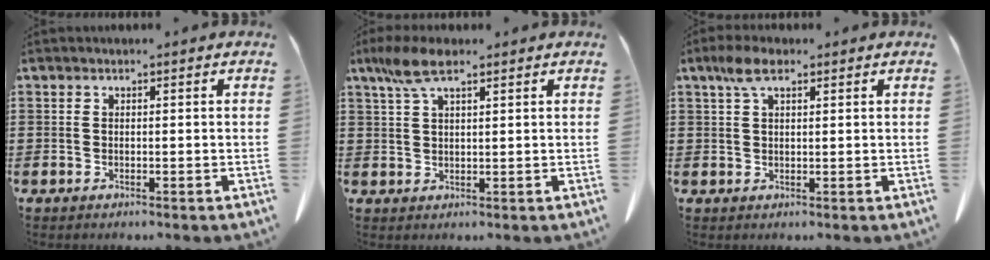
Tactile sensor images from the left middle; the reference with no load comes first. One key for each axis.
{"total": 5.7, "fx": 3.2, "fy": 1.6, "fz": 4.4, "tx": -0.100, "ty": 0.001, "tz": 0.056}
{"total": 4.3, "fx": 2.2, "fy": 1.5, "fz": 3.4, "tx": -0.073, "ty": 0.006, "tz": 0.039}